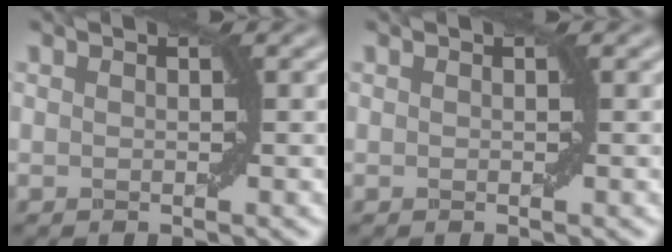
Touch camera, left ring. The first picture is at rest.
{"total": 0.0}